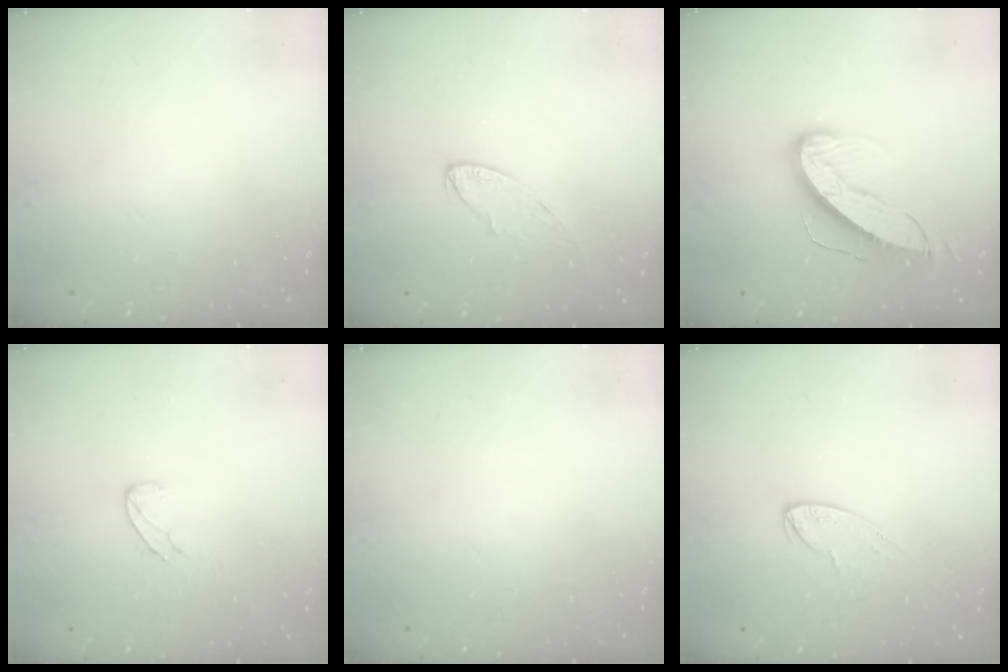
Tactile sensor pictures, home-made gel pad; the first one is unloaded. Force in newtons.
{"total": 6.4, "press": 6.4, "slide": 0.4}
{"total": 11.6, "press": 11.6, "slide": 1.1}
{"total": 5.9, "press": 5.9, "slide": 0.4}
{"total": 0.0}
{"total": 7.1, "press": 7.1, "slide": 0.6}